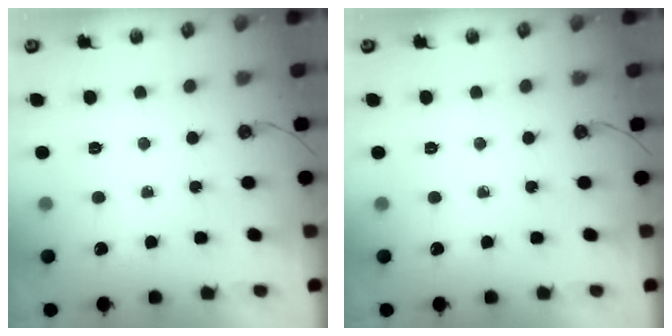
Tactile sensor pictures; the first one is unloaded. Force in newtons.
{"total": 0.0}